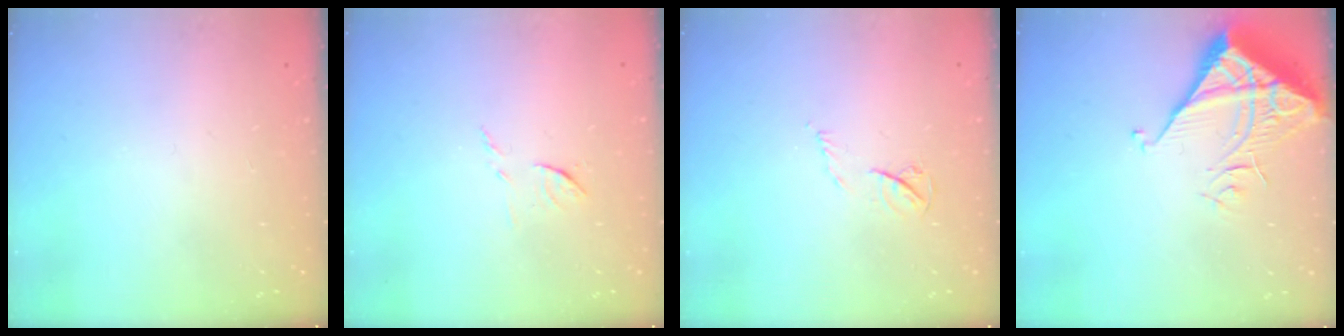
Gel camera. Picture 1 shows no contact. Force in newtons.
{"total": 6.7, "press": 6.7, "slide": 0.5}
{"total": 4.8, "press": 4.8, "slide": 0.6}
{"total": 7.5, "press": 7.4, "slide": 1.0}